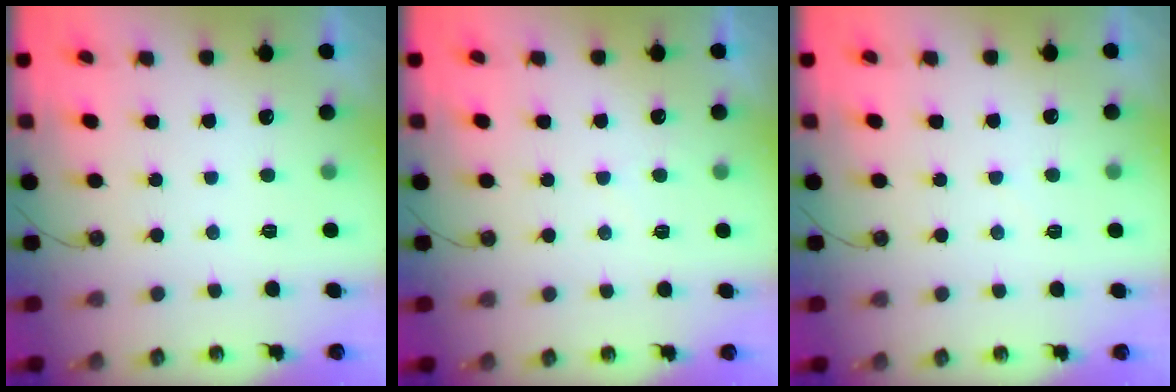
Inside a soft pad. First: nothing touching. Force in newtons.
{"total": 4.1, "press": 4.1, "slide": 0.4}
{"total": 3.1, "press": 3.1, "slide": 0.4}